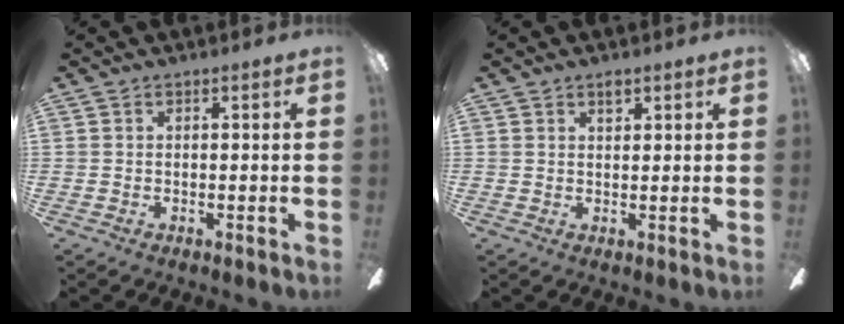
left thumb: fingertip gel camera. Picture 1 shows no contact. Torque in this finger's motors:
{"motor_torque": [0.20, 0.07, 0.11, -0.13, 0.01]}